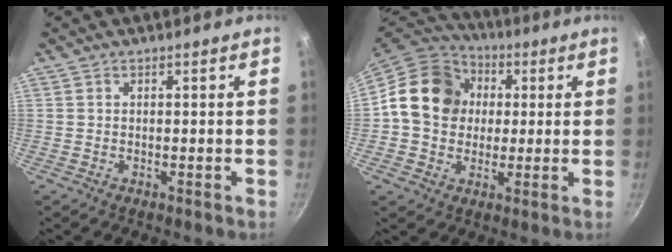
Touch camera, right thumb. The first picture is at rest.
{"total": 15.8, "force": [2.1, 13.3, 8.2], "torque": [-0.113, 0.023, 0.021]}